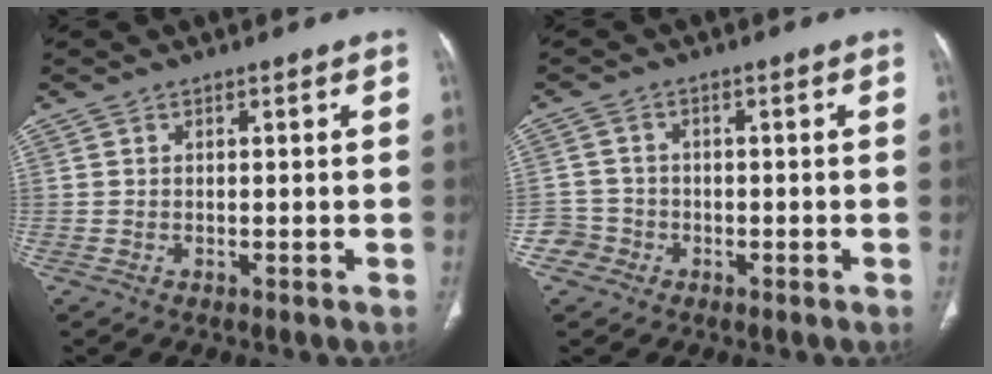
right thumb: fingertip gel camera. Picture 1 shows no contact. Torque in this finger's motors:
{"motor_torque": [0.41, 0.28, -0.42, 0.23, 0.02]}